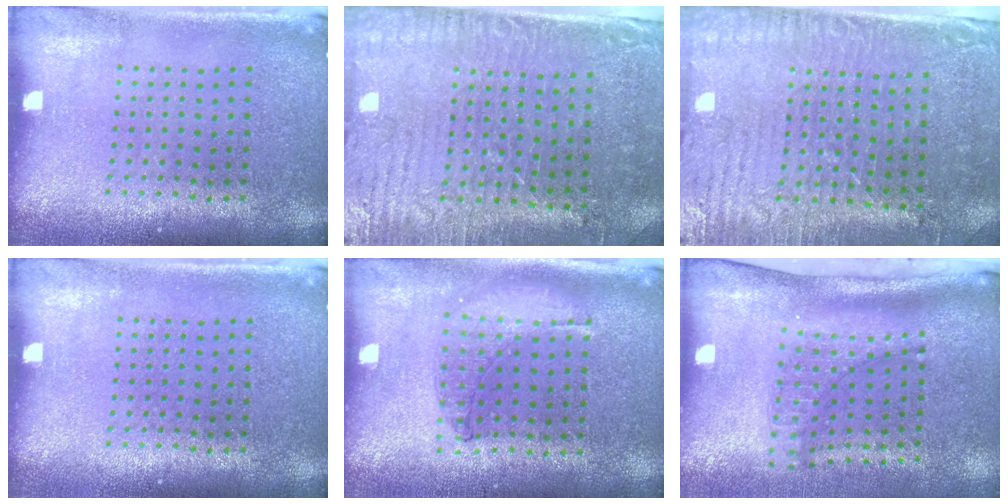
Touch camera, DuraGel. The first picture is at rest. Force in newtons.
{"total": 3.2, "press": 2.8, "slide": 1.6}
{"total": 3.2, "press": 2.8, "slide": 1.6}
{"total": 0.0}
{"total": 1.0, "press": 0.9, "slide": 0.3}
{"total": 2.0, "press": 1.5, "slide": 1.3}